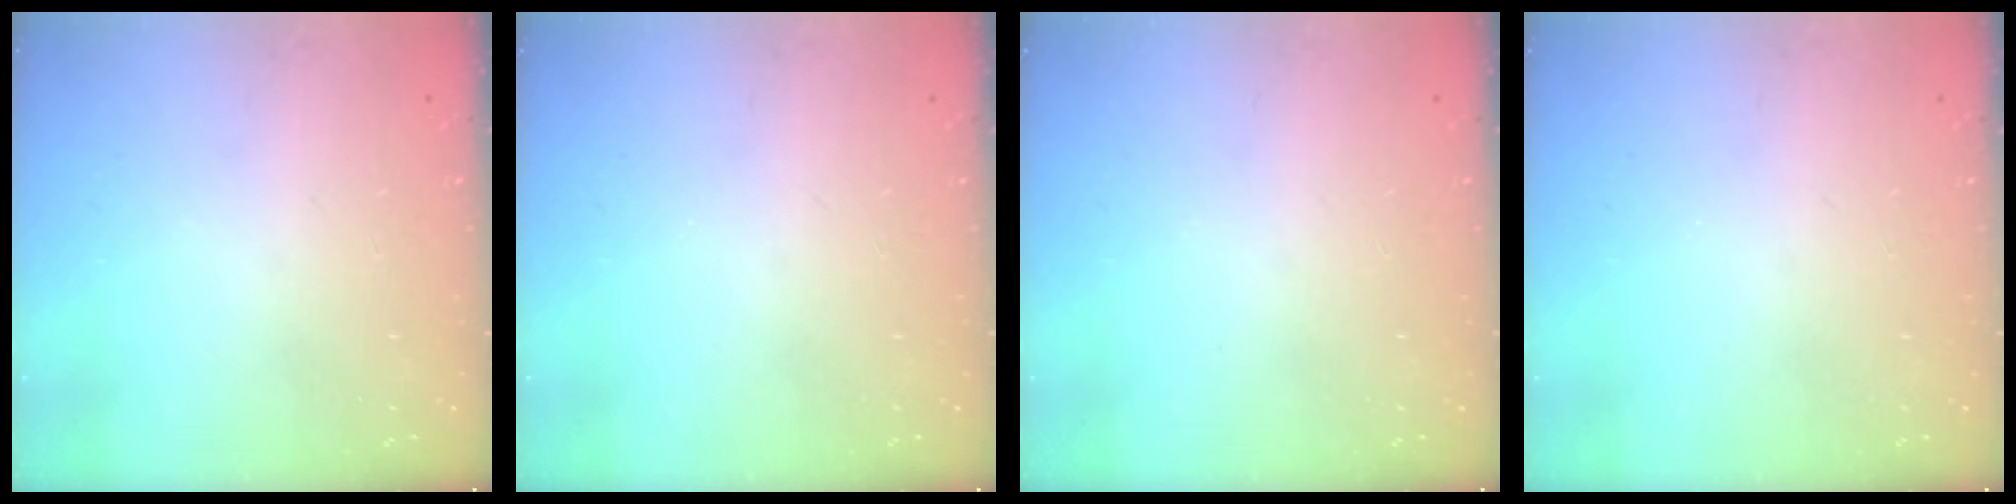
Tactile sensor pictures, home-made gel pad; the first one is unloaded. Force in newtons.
{"total": 0.0}
{"total": 0.0}
{"total": 0.0}